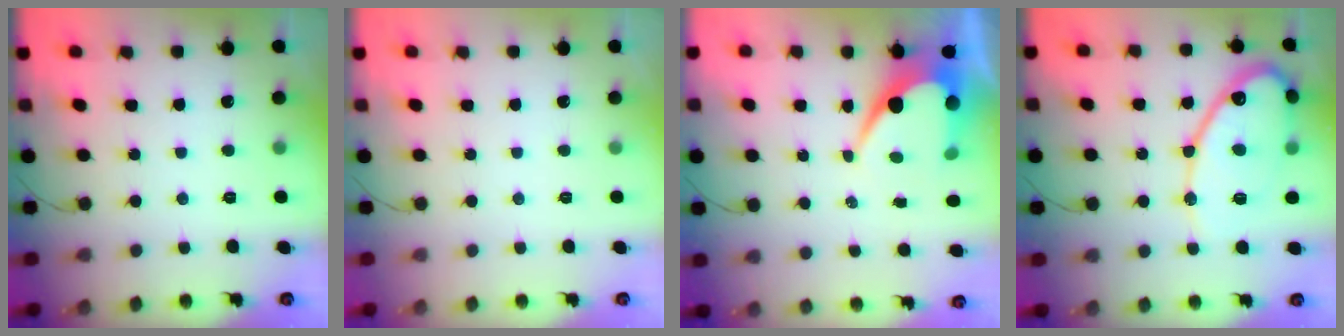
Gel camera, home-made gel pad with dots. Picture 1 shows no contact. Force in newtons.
{"total": 0.0}
{"total": 10.2, "press": 10.2, "slide": 0.8}
{"total": 13.6, "press": 13.5, "slide": 1.7}